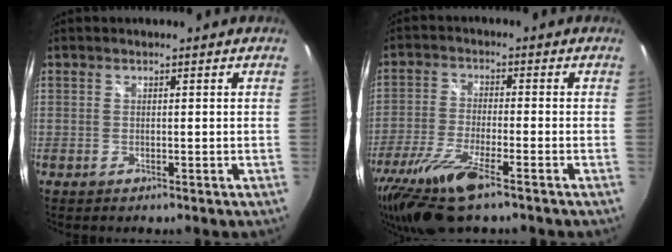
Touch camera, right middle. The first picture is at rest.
{"total": 12.8, "force": [-8.6, 2.5, 9.1], "torque": [-0.201, -0.045, -0.162]}